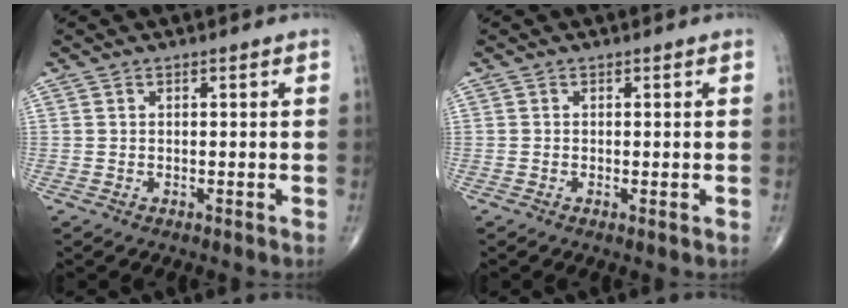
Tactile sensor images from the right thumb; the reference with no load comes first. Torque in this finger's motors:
{"motor_torque": [-0.76, -0.52, 0.24, -0.04, -0.09]}